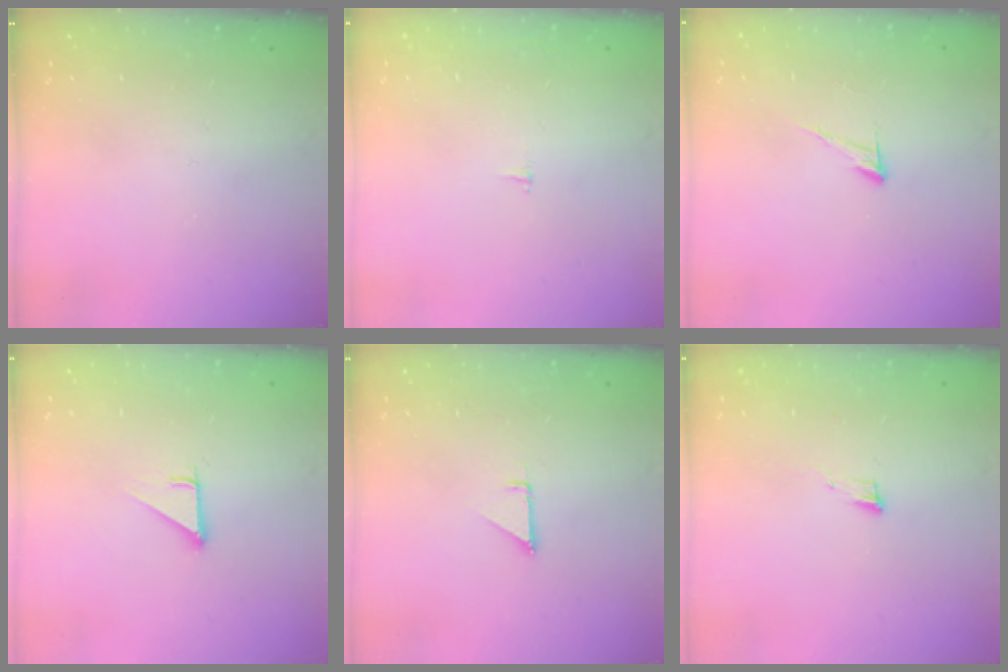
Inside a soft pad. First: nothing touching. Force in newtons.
{"total": 2.1, "press": 2.1, "slide": 0.2}
{"total": 5.9, "press": 5.9, "slide": 0.3}
{"total": 2.8, "press": 2.8, "slide": 0.0}
{"total": 1.5, "press": 1.5, "slide": 0.1}
{"total": 5.1, "press": 4.9, "slide": 1.1}